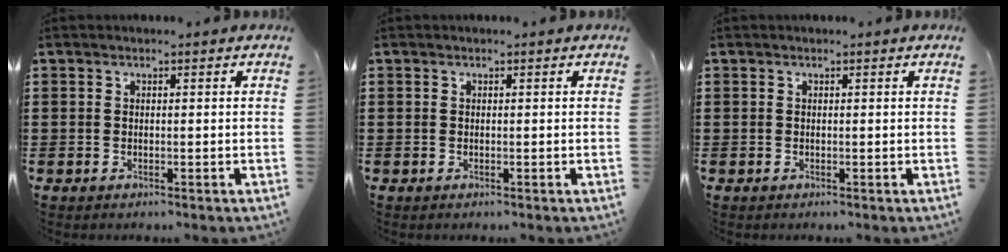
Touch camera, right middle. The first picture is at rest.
{"total": 0.0}
{"total": 0.0}